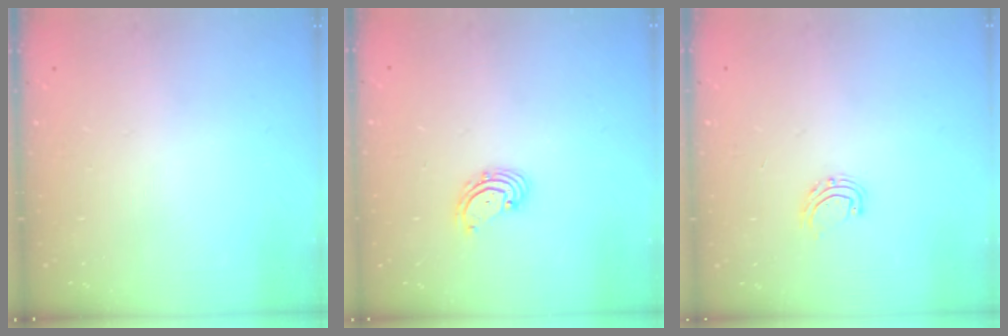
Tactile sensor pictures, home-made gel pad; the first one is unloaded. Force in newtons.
{"total": 2.6, "press": 2.5, "slide": 0.6}
{"total": 5.4, "press": 5.4, "slide": 0.5}